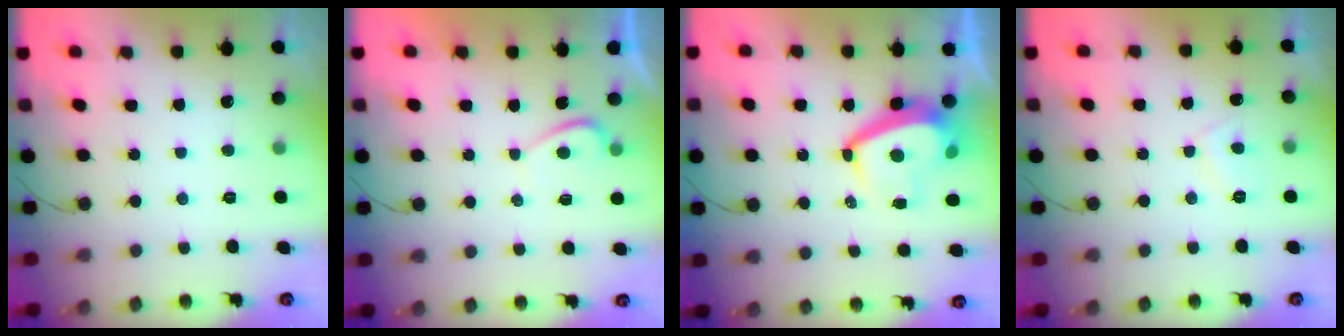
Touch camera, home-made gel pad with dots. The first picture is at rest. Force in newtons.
{"total": 0.0}
{"total": 9.1, "press": 9.1, "slide": 1.2}
{"total": 3.2, "press": 3.1, "slide": 0.8}